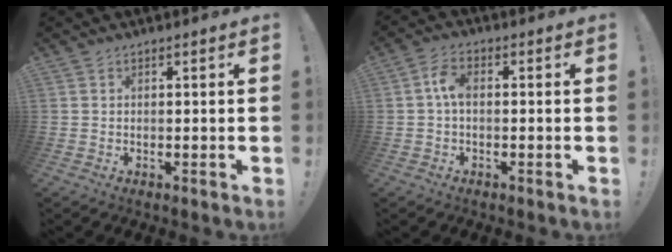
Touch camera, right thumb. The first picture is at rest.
{"total": 5.1, "force": [0.1, 2.7, 4.3], "torque": [-0.089, 0.010, 0.004]}